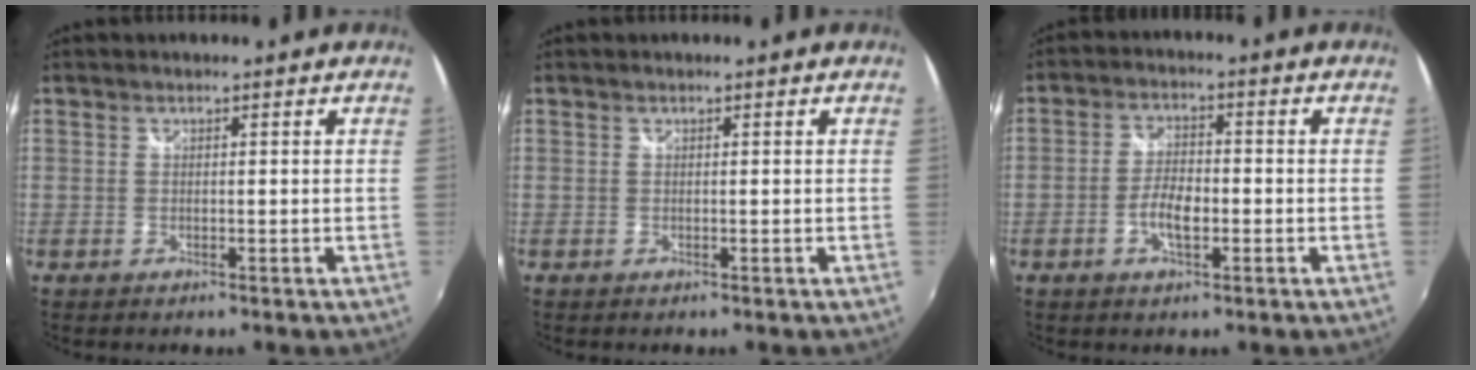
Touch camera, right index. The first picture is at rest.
{"total": 0.0}
{"total": 5.4, "force": [-1.8, 2.3, 4.5], "torque": [-0.093, 0.004, -0.033]}